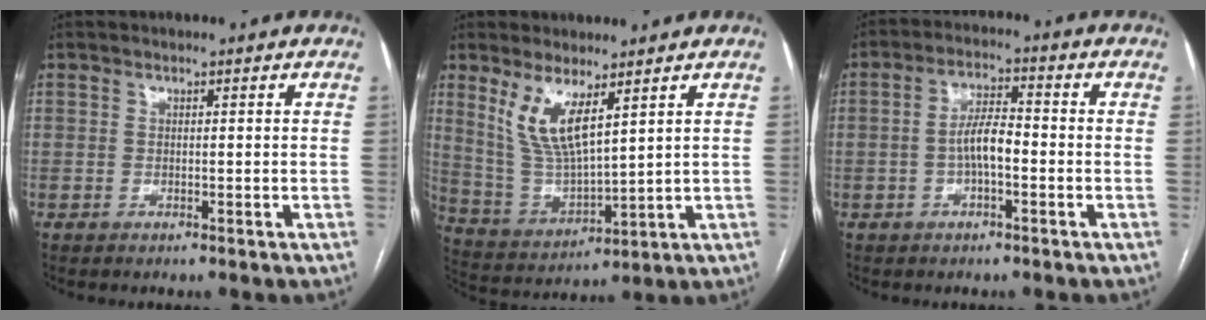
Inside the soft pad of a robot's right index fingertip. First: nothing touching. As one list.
[{"total": 9.2, "force": [5.0, 2.2, 7.5], "torque": [-0.159, -0.010, 0.111]}, {"total": 5.3, "force": [-1.2, 1.6, 4.9], "torque": [-0.097, 0.014, -0.023]}]